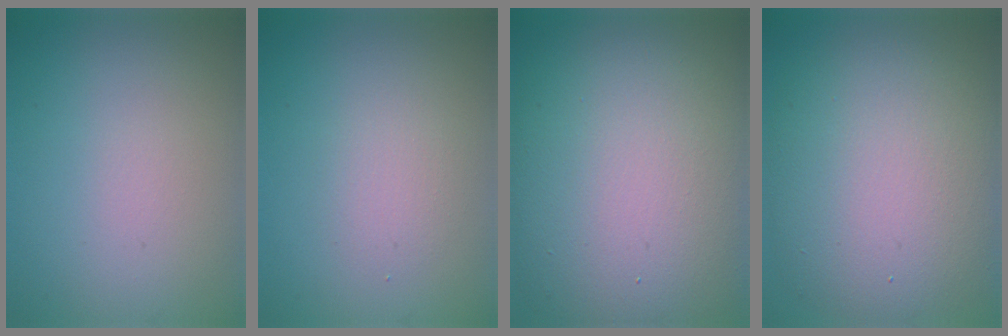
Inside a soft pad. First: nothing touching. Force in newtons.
{"total": 1.7, "press": 1.6, "slide": 0.1}
{"total": 15.9, "press": 15.9, "slide": 1.0}
{"total": 11.7, "press": 11.7, "slide": 0.9}